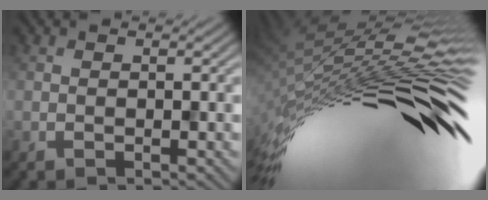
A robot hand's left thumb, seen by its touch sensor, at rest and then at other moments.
{"total": 16.8, "force": [-0.8, 3.6, 16.4], "torque": [-0.298, 0.000, -0.005]}